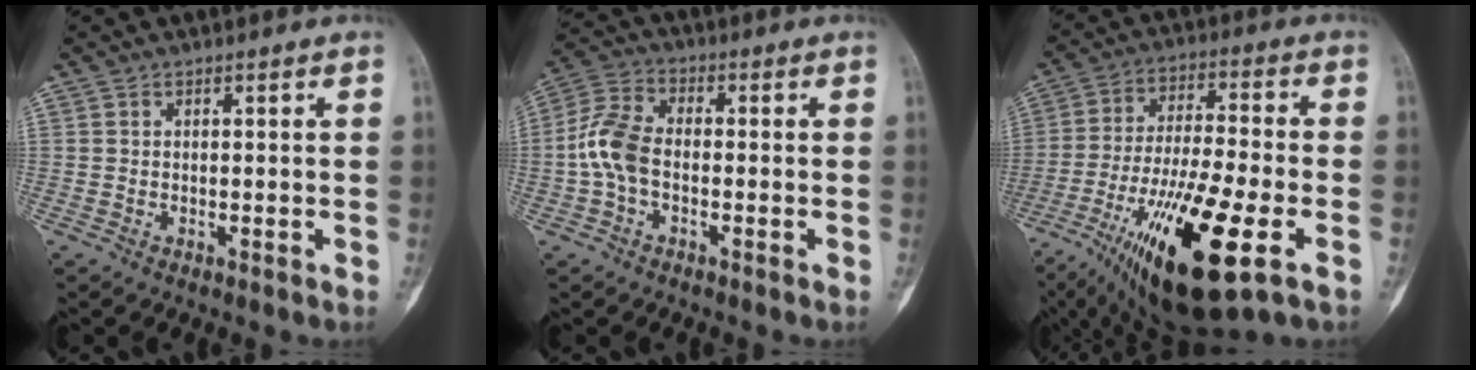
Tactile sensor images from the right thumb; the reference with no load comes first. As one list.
[{"total": 8.4, "force": [-1.4, 5.1, 6.4], "torque": [-0.139, 0.026, -0.038]}, {"total": 22.4, "force": [-9.1, 5.7, 19.7], "torque": [-0.373, 0.003, -0.148]}]